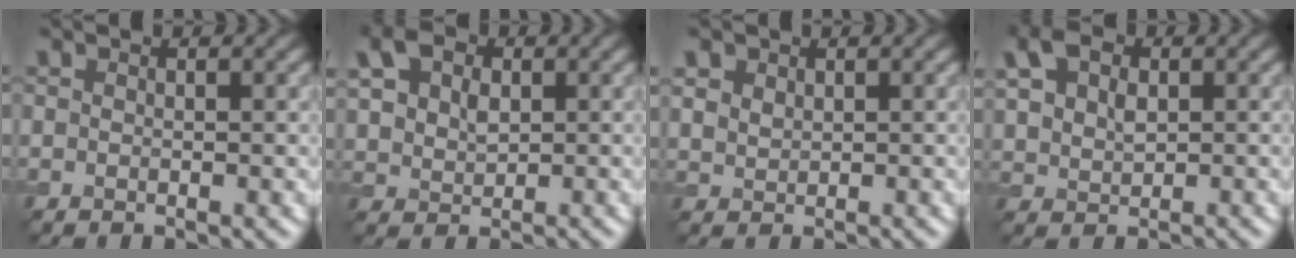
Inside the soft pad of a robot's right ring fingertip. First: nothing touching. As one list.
[{"total": 5.0, "force": [1.9, 3.4, 3.2], "torque": [-0.065, 0.012, 0.029]}, {"total": 1.8, "force": [1.0, 1.3, 0.7], "torque": [-0.014, 0.000, 0.022]}, {"total": 4.5, "force": [1.7, 3.0, 2.9], "torque": [-0.056, 0.006, 0.029]}]